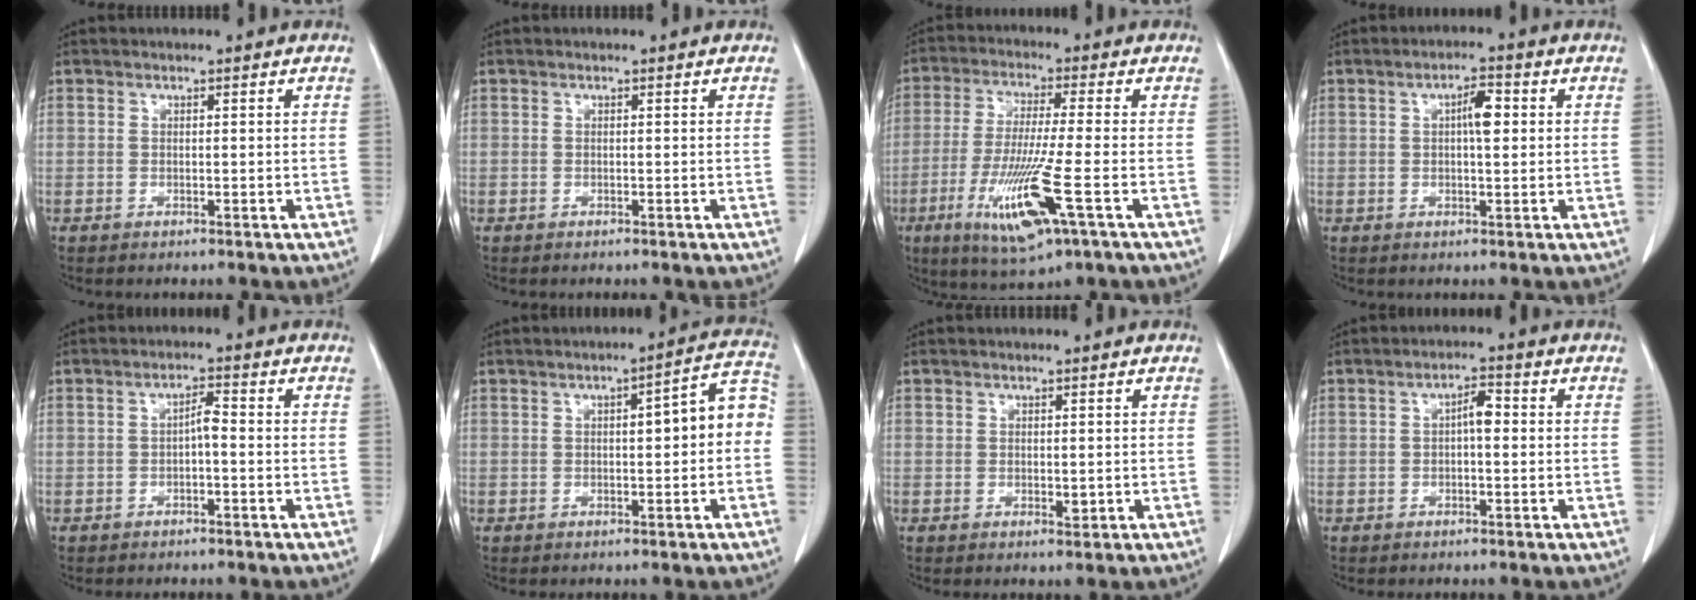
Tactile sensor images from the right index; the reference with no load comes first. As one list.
[{"total": 0.0}, {"total": 12.9, "force": [-5.0, 0.3, 11.9], "torque": [-0.242, -0.034, -0.088]}, {"total": 3.8, "force": [0.7, 1.0, 3.6], "torque": [-0.062, 0.007, 0.010]}, {"total": 2.2, "force": [-0.4, 0.5, 2.1], "torque": [-0.035, 0.007, -0.008]}, {"total": 7.4, "force": [0.0, 1.7, 7.3], "torque": [-0.091, 0.034, -0.004]}, {"total": 1.2, "force": [0.1, 0.8, 0.9], "torque": [-0.011, -0.003, 0.003]}, {"total": 2.9, "force": [0.1, 0.9, 2.8], "torque": [-0.043, 0.010, 0.000]}]